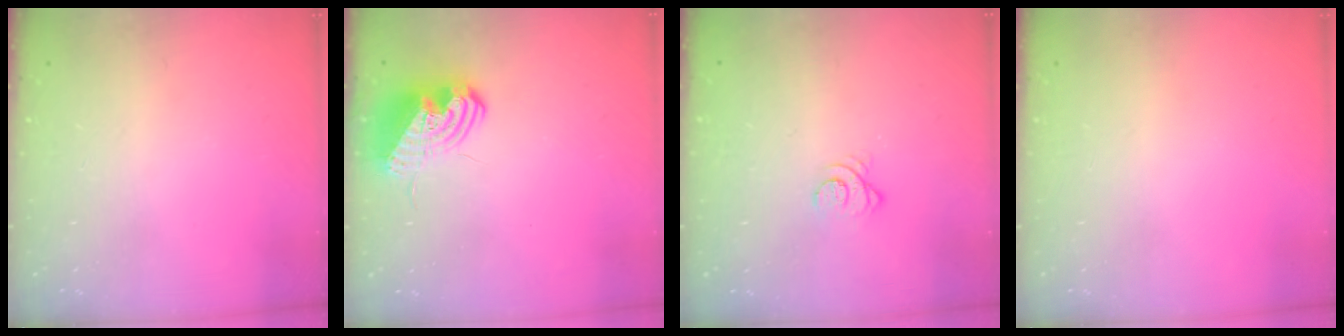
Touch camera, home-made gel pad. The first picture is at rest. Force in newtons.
{"total": 10.7, "press": 10.6, "slide": 1.5}
{"total": 3.4, "press": 3.4, "slide": 0.6}
{"total": 0.0}